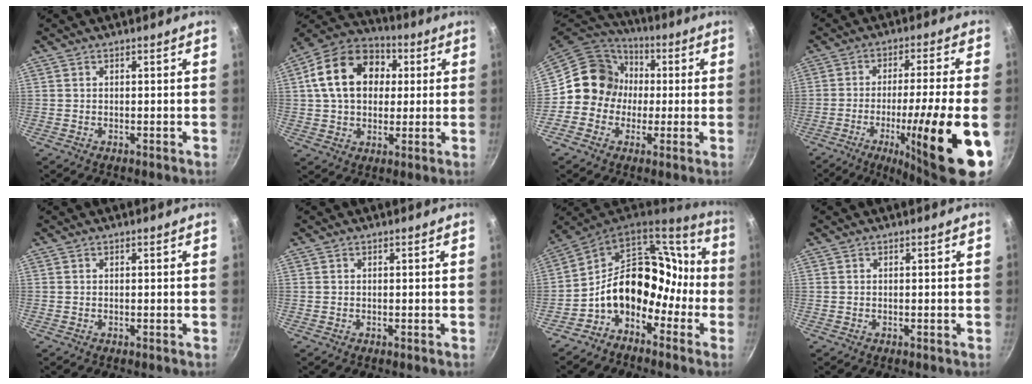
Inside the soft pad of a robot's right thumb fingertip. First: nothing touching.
{"total": 17.0, "force": [3.4, 12.6, 10.9], "torque": [-0.164, 0.026, 0.043]}
{"total": 12.4, "force": [0.1, 11.6, 4.6], "torque": [-0.029, 0.031, -0.019]}
{"total": 19.4, "force": [-6.8, 1.8, 18.1], "torque": [-0.267, 0.012, -0.100]}
{"total": 0.0}
{"total": 0.0}
{"total": 16.6, "force": [-5.8, 12.3, 9.5], "torque": [-0.089, 0.090, -0.116]}
{"total": 0.0}